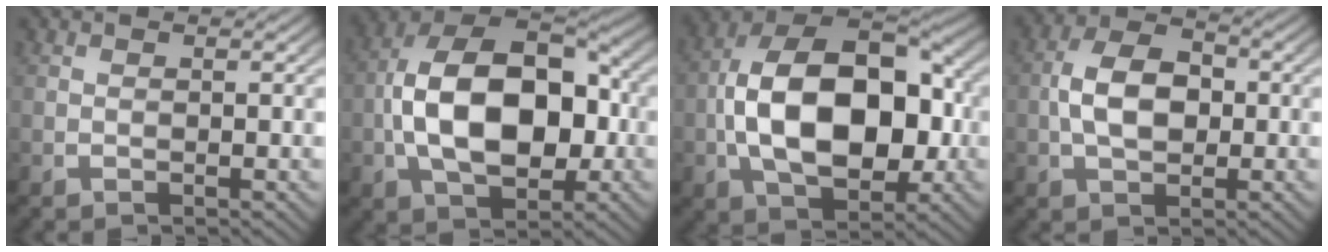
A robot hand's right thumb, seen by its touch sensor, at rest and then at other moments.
{"total": 15.6, "force": [-0.8, 10.1, 11.9], "torque": [-0.243, -0.044, 0.012]}
{"total": 17.3, "force": [-0.9, 11.1, 13.2], "torque": [-0.268, -0.049, 0.012]}
{"total": 6.6, "force": [-0.1, 4.4, 4.9], "torque": [-0.093, -0.012, 0.004]}